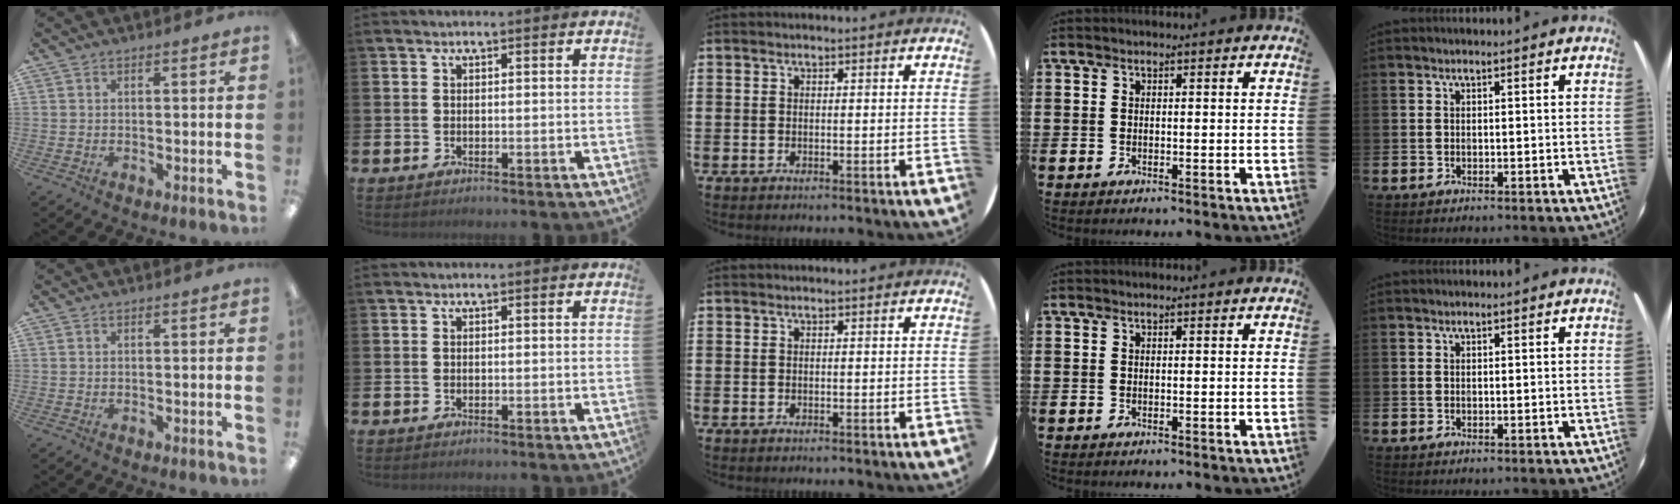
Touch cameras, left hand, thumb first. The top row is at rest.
{}